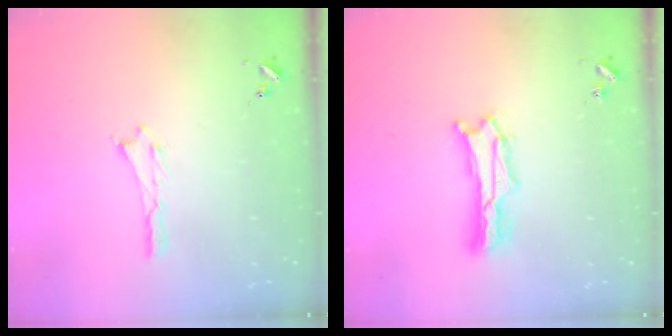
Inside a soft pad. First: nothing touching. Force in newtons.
{"total": 2.7, "press": 2.7, "slide": 0.4}